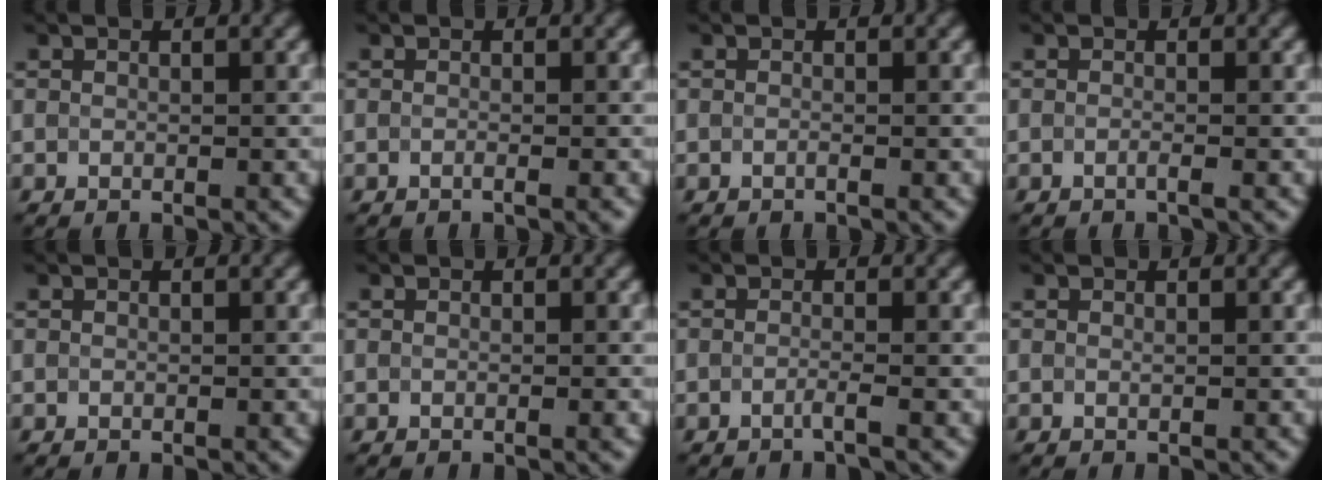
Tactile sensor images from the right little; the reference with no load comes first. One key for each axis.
{"total": 0.8, "fx": -0.6, "fy": 0.2, "fz": 0.5, "tx": 0.001, "ty": -0.008, "tz": -0.017}
{"total": 0.6, "fx": -0.5, "fy": -0.1, "fz": 0.0, "tx": 0.000, "ty": -0.008, "tz": -0.013}
{"total": 0.8, "fx": -0.8, "fy": -0.1, "fz": 0.1, "tx": -0.001, "ty": -0.007, "tz": -0.016}
{"total": 0.0}
{"total": 1.1, "fx": -0.2, "fy": 0.5, "fz": 0.9, "tx": -0.001, "ty": 0.001, "tz": -0.011}
{"total": 1.2, "fx": -1.1, "fy": -0.3, "fz": 0.0, "tx": -0.001, "ty": -0.003, "tz": -0.023}
{"total": 0.0}